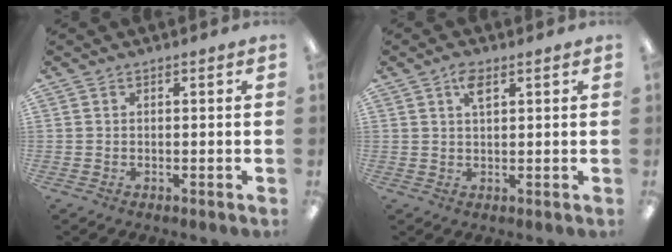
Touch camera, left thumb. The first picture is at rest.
{"total": 3.6, "force": [2.0, 1.6, 2.6], "torque": [-0.041, -0.002, 0.030]}